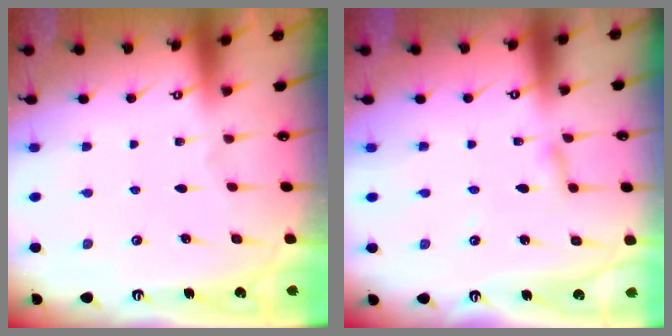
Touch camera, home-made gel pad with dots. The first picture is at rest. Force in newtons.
{"total": 2.7, "press": 2.7, "slide": 0.2}